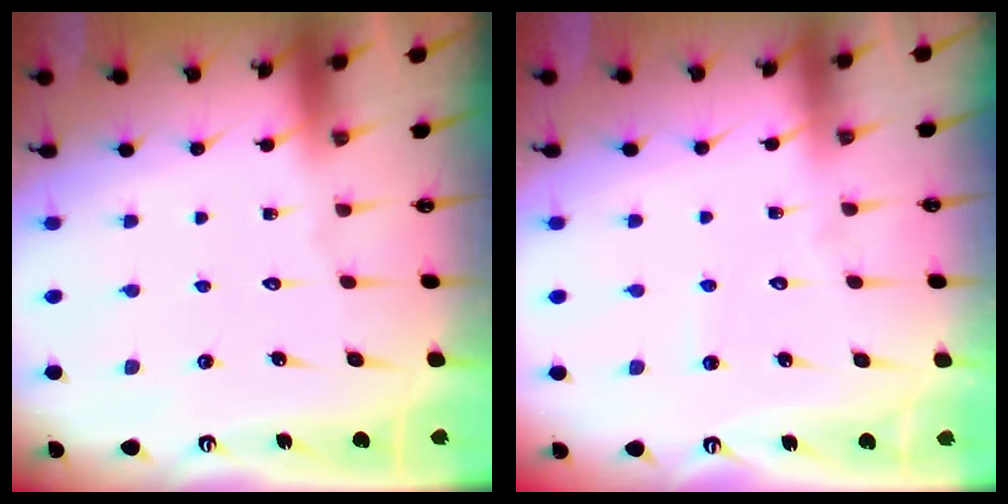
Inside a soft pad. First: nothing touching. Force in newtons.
{"total": 3.3, "press": 3.3, "slide": 0.3}